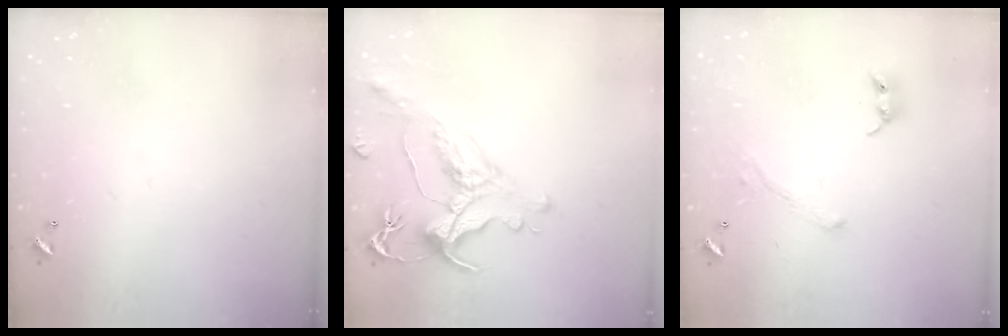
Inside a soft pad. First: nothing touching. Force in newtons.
{"total": 1.3, "press": 0.1, "slide": 1.3}
{"total": 1.8, "press": 1.6, "slide": 0.9}